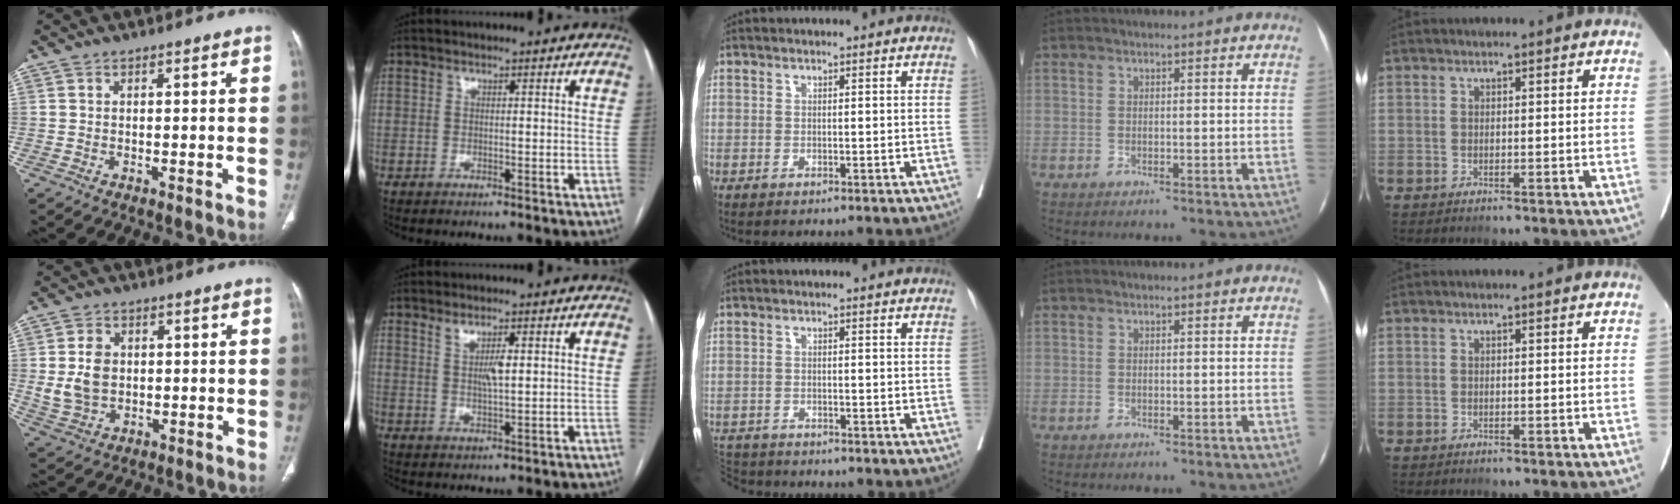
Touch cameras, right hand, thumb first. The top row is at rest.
{"thumb": {"total": 7.5, "force": [0.8, 5.7, 4.9], "torque": [-0.083, -0.004, 0.026]}, "index": {"total": 3.1, "force": [1.1, 0.5, 2.8], "torque": [-0.054, 0.000, 0.022]}, "middle": {"total": 6.1, "force": [-5.7, 1.9, 1.1], "torque": [-0.022, -0.008, -0.096]}}